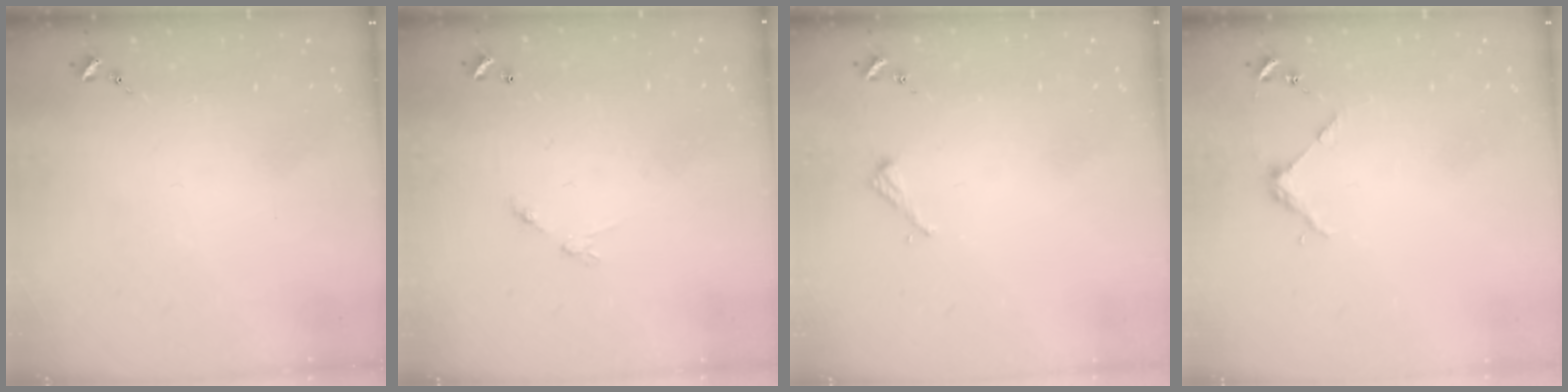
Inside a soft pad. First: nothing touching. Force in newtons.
{"total": 5.9, "press": 5.9, "slide": 0.4}
{"total": 2.2, "press": 2.2, "slide": 0.2}
{"total": 3.7, "press": 3.7, "slide": 0.3}